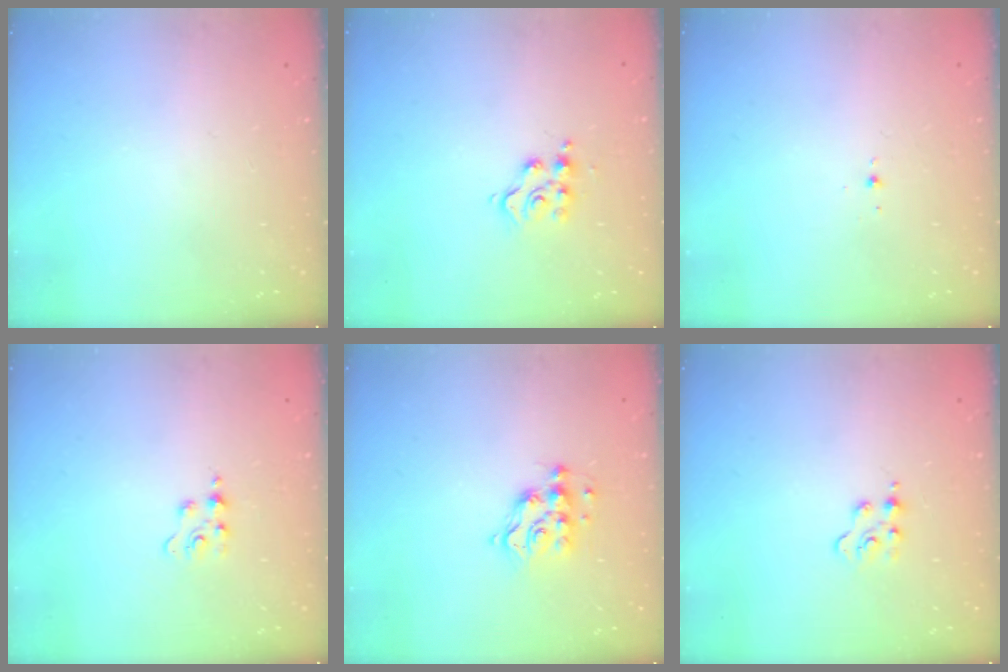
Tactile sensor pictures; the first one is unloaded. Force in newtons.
{"total": 9.3, "press": 9.3, "slide": 0.6}
{"total": 2.6, "press": 2.5, "slide": 0.7}
{"total": 3.1, "press": 3.0, "slide": 0.4}
{"total": 8.6, "press": 8.6, "slide": 0.5}
{"total": 2.1, "press": 2.1, "slide": 0.5}